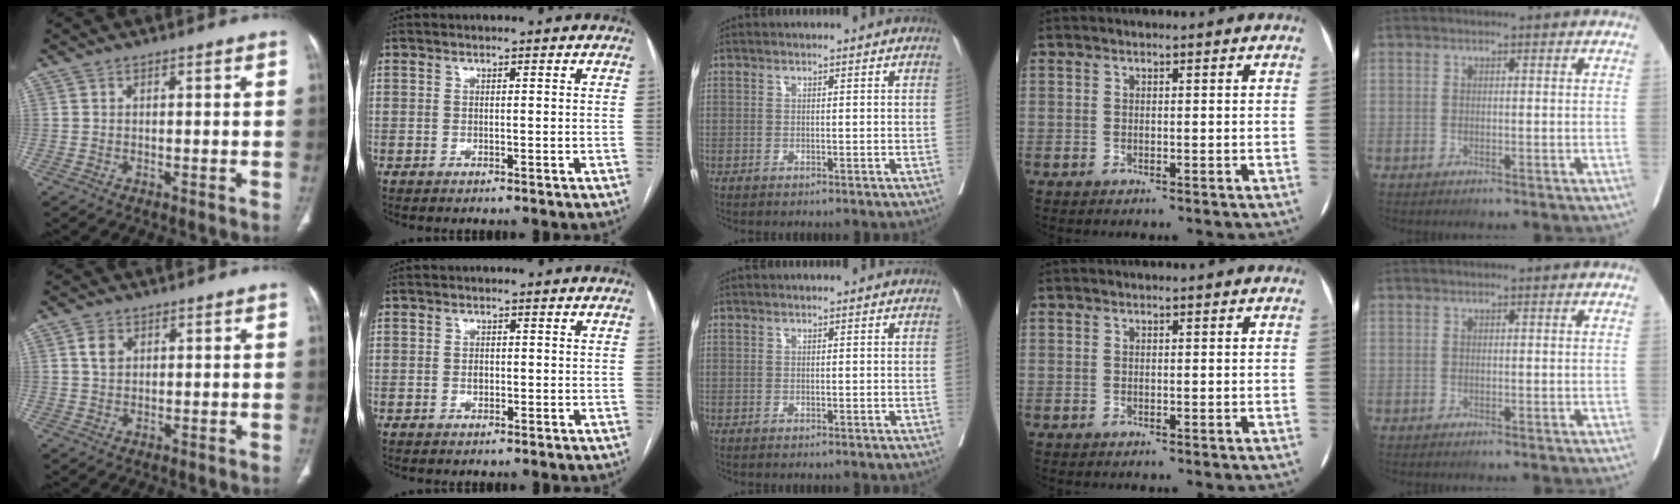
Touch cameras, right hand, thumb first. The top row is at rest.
{"thumb": {"total": 2.9, "force": [1.1, 2.1, 1.7], "torque": [-0.021, 0.000, 0.023]}, "index": {"total": 1.1, "force": [-0.3, 0.9, 0.6], "torque": [-0.009, 0.003, -0.004]}}